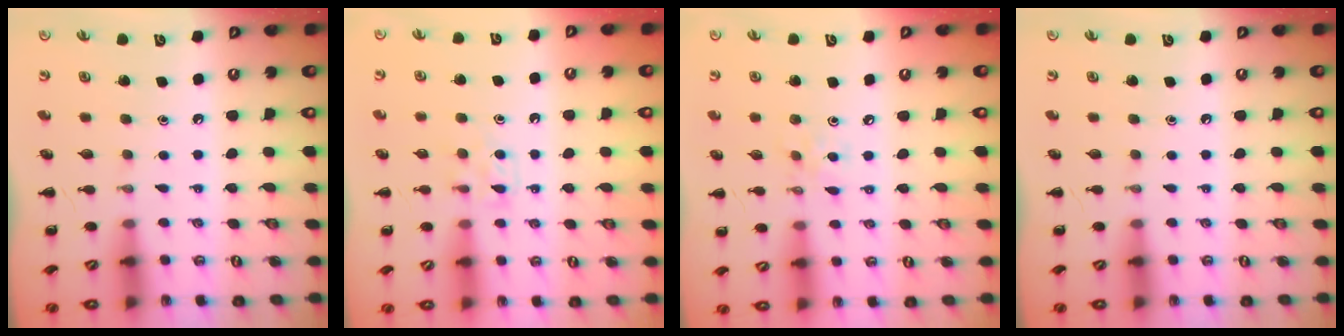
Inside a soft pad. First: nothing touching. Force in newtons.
{"total": 4.7, "press": 4.4, "slide": 1.5}
{"total": 3.0, "press": 2.9, "slide": 0.9}
{"total": 0.0}